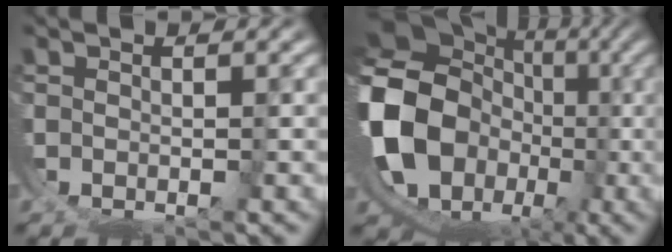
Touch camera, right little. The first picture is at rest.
{"total": 18.7, "force": [-1.0, 15.4, 10.6], "torque": [-0.218, -0.068, 0.004]}